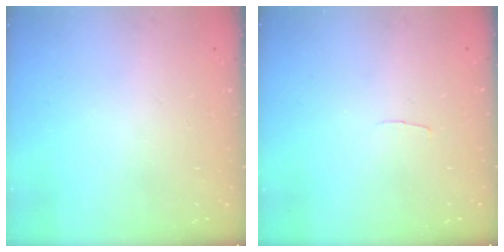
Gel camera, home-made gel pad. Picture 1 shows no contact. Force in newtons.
{"total": 2.0, "press": 2.0, "slide": 0.2}